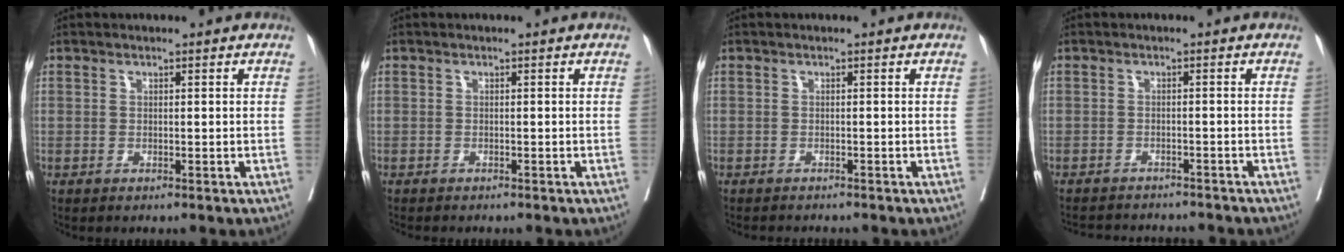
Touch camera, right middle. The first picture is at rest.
{"total": 2.6, "force": [-2.3, 0.5, 1.0], "torque": [-0.023, -0.007, -0.028]}
{"total": 3.4, "force": [-3.3, 0.5, 0.9], "torque": [-0.016, -0.008, -0.045]}
{"total": 10.4, "force": [-9.9, 1.8, 2.7], "torque": [-0.050, -0.003, -0.123]}